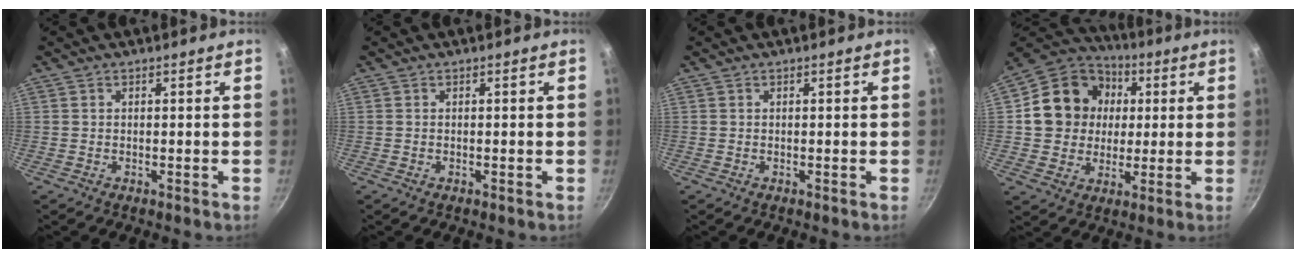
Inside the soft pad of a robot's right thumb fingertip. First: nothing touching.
{"total": 0.0}
{"total": 0.0}
{"total": 15.9, "force": [2.4, 13.9, 7.2], "torque": [-0.099, 0.019, 0.034]}